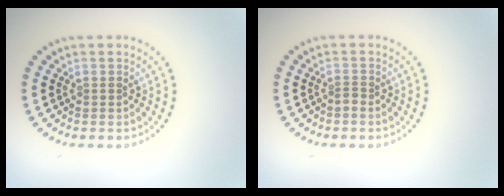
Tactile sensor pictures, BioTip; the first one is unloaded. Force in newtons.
{"total": 0.7, "press": 0.4, "slide": 0.6}